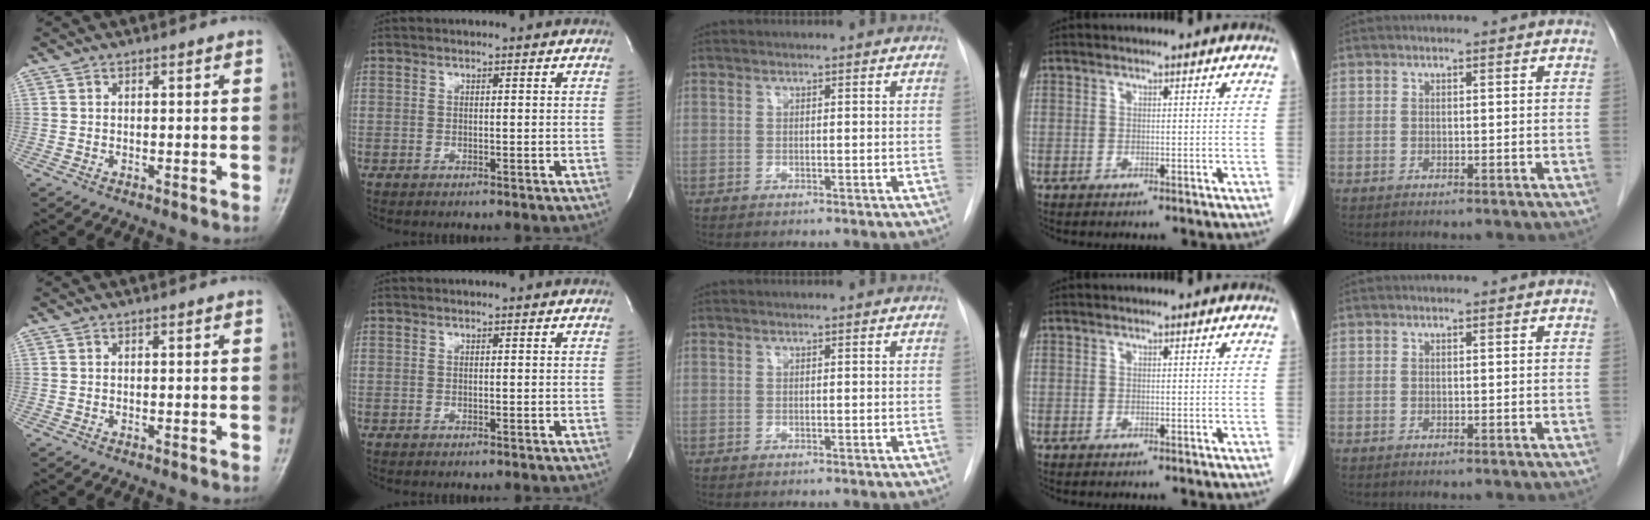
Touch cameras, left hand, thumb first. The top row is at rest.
{}